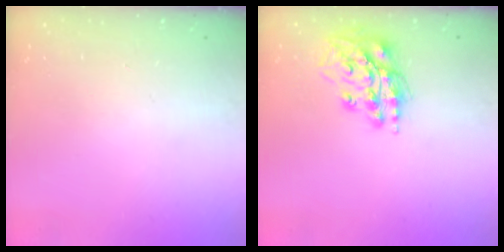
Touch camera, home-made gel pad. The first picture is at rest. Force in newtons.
{"total": 15.4, "press": 15.3, "slide": 1.9}